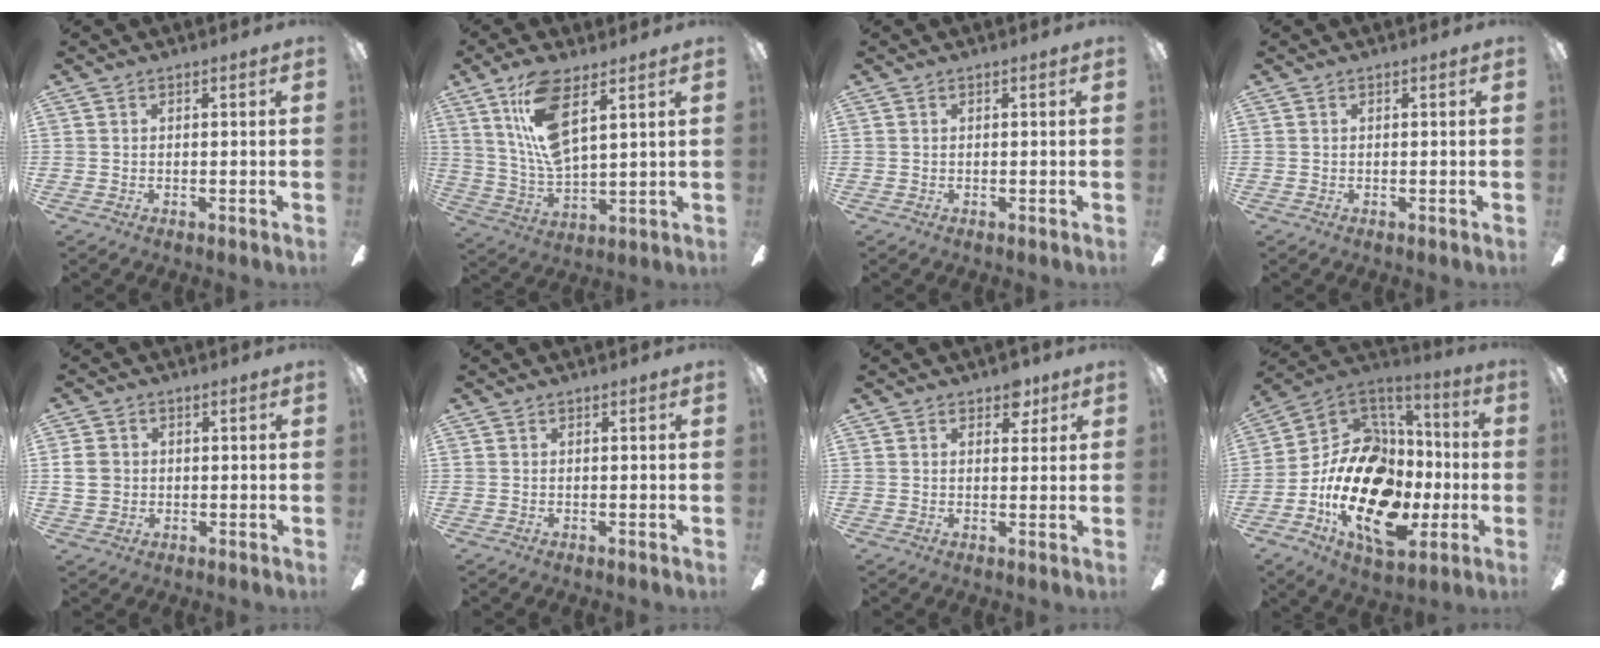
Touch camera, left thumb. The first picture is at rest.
{"total": 14.0, "force": [7.5, 5.2, 10.6], "torque": [-0.213, -0.023, 0.132]}
{"total": 0.0}
{"total": 0.0}
{"total": 5.1, "force": [0.1, 4.5, 2.4], "torque": [-0.040, 0.003, 0.000]}
{"total": 0.0}
{"total": 4.2, "force": [2.5, 2.5, 2.4], "torque": [-0.021, -0.004, 0.039]}
{"total": 25.7, "force": [-6.0, 16.3, 18.9], "torque": [-0.365, 0.029, -0.091]}